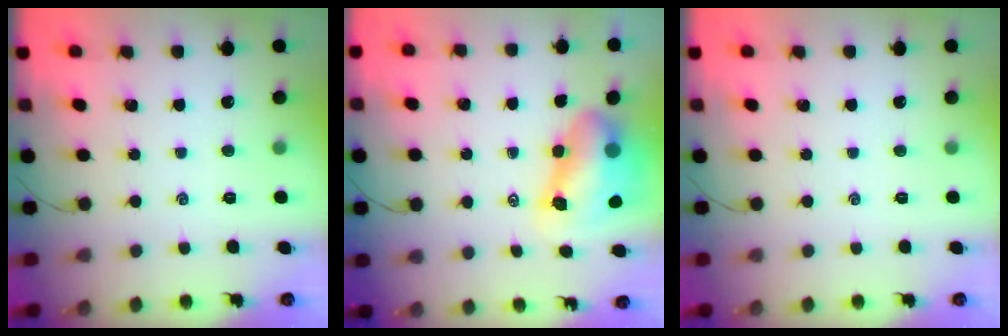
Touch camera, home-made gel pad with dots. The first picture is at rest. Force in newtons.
{"total": 10.0, "press": 9.6, "slide": 2.8}
{"total": 0.0}